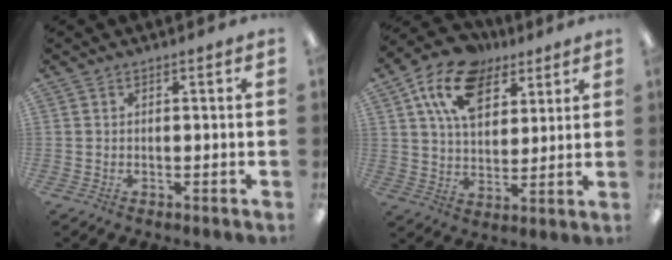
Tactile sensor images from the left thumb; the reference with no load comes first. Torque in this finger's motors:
{"motor_torque": [0.25, 0.29, 1.38, -1.39, 0.25]}